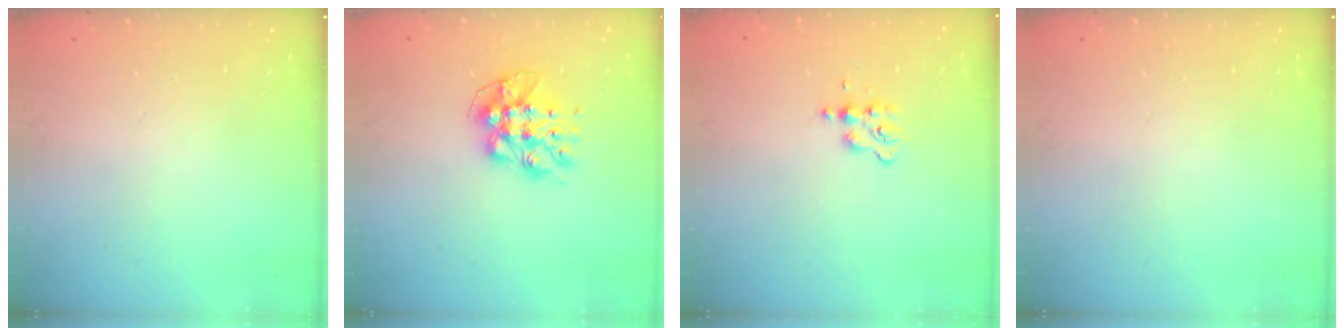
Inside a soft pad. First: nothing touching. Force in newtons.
{"total": 11.7, "press": 11.6, "slide": 1.1}
{"total": 2.7, "press": 2.6, "slide": 0.4}
{"total": 0.0}